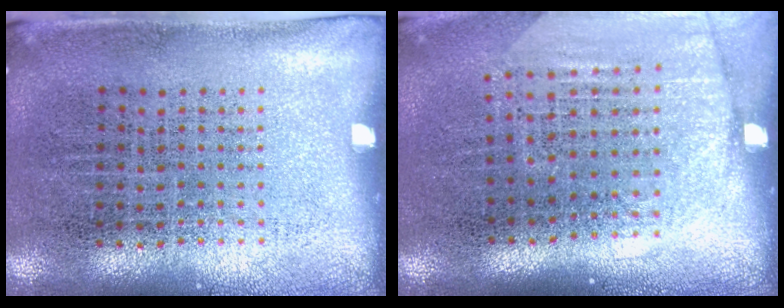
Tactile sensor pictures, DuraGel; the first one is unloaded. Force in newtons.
{"total": 1.8, "press": 1.6, "slide": 0.7}